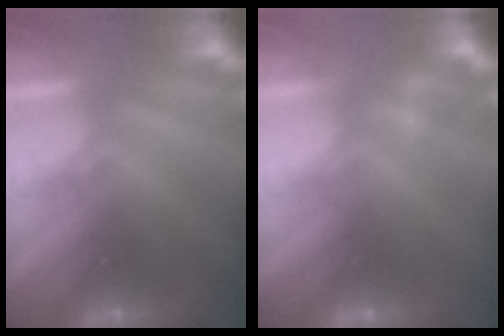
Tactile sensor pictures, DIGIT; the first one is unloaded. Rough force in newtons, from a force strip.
{"total": 2.2}